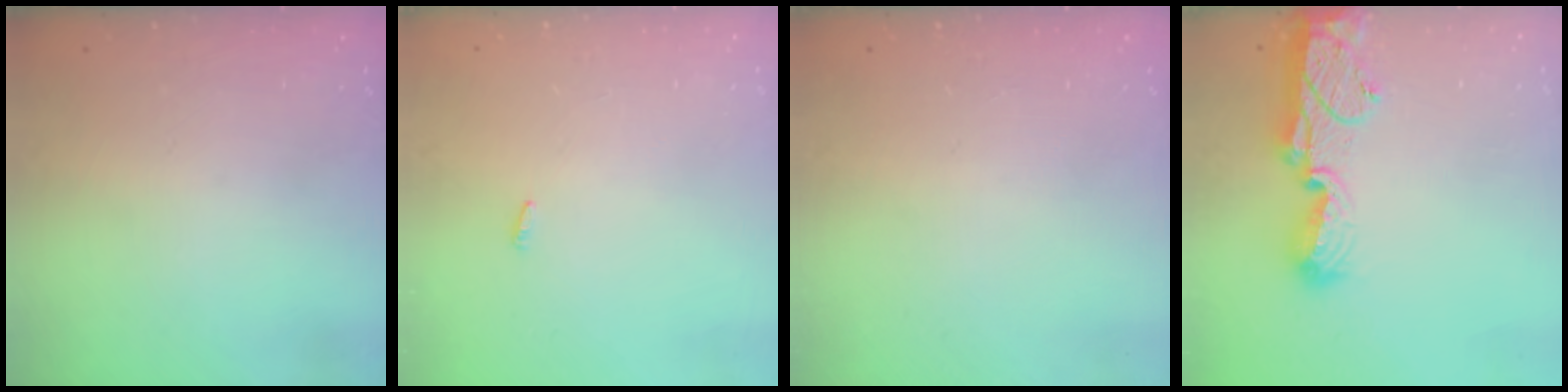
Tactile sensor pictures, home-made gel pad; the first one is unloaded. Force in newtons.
{"total": 2.1, "press": 1.9, "slide": 0.7}
{"total": 0.0}
{"total": 15.4, "press": 14.2, "slide": 6.0}